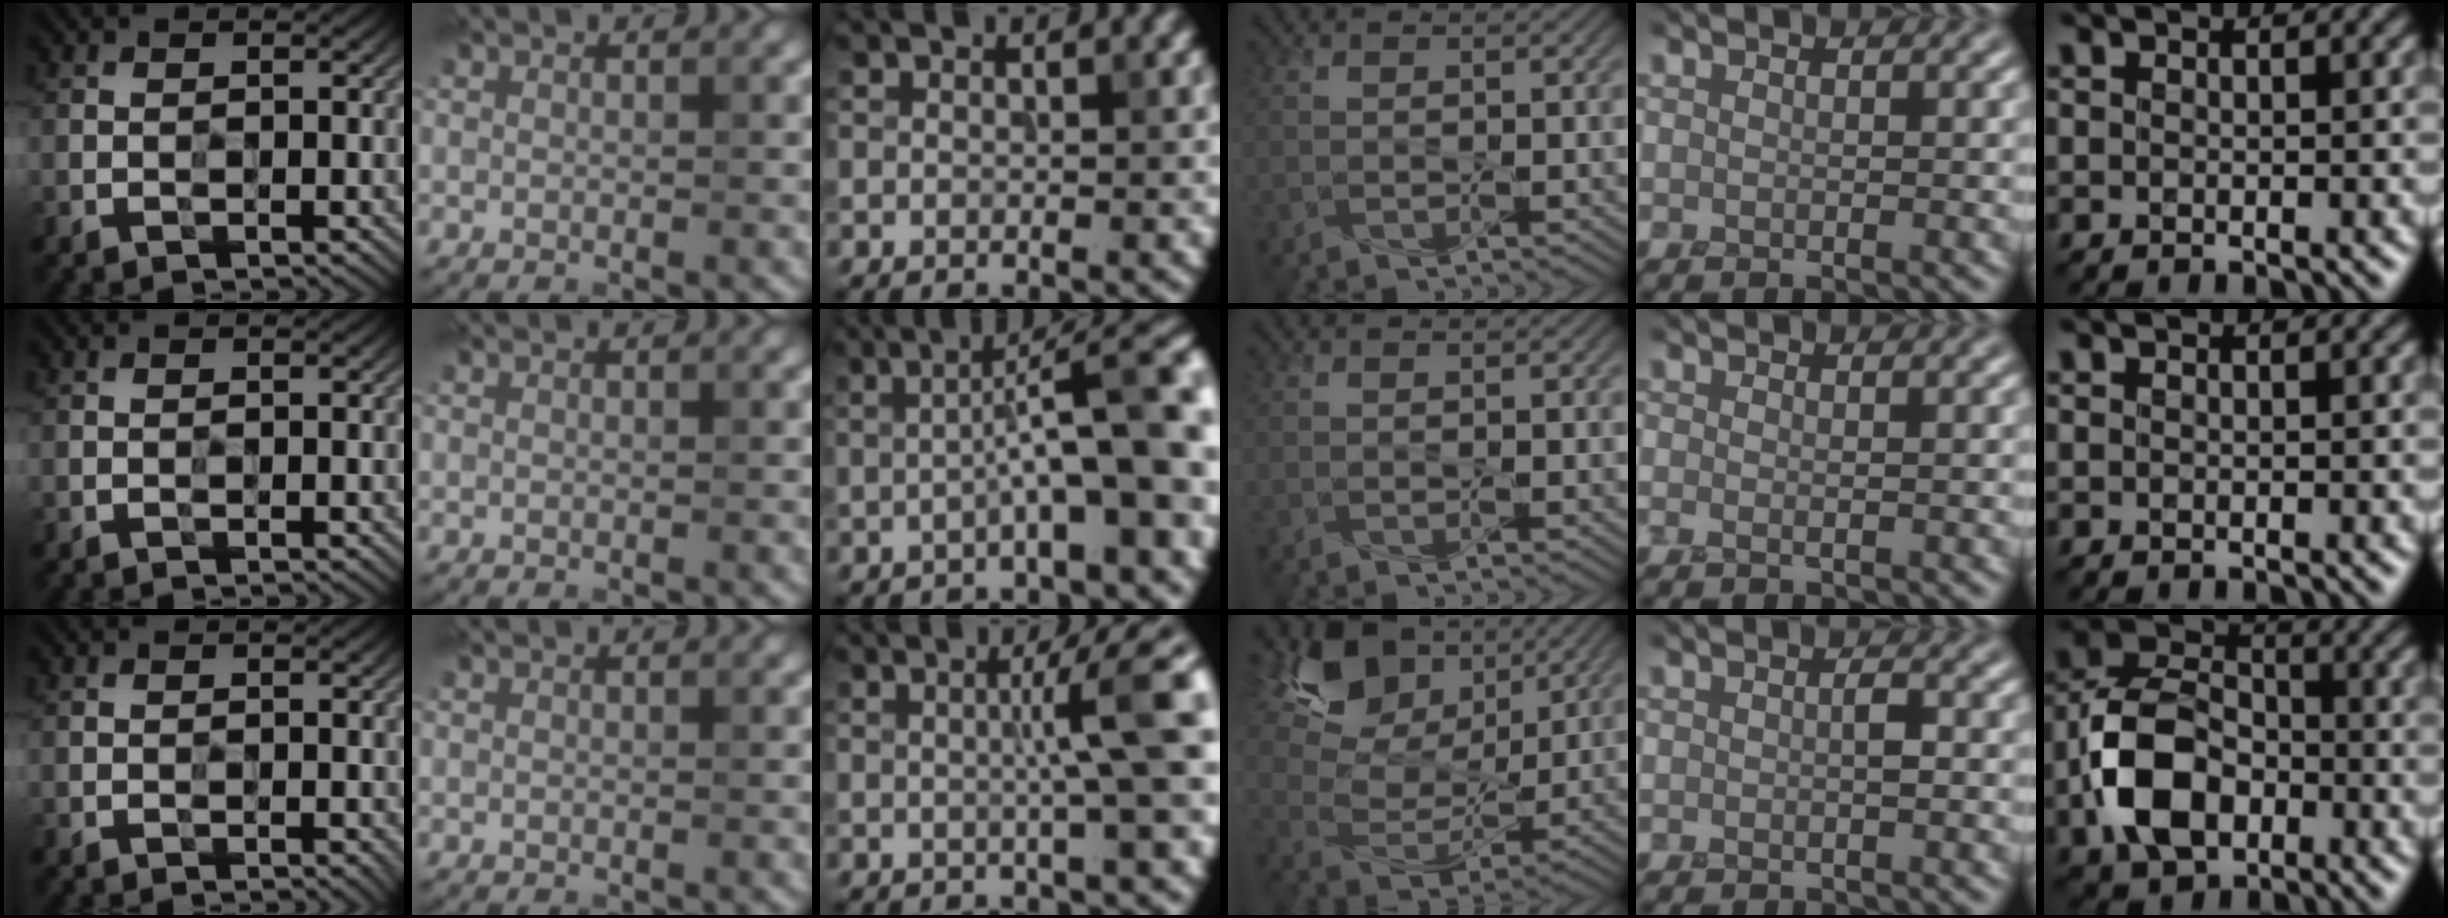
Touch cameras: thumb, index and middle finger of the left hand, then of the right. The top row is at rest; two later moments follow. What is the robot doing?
{"motion": "screw", "object": "spray bottle"}